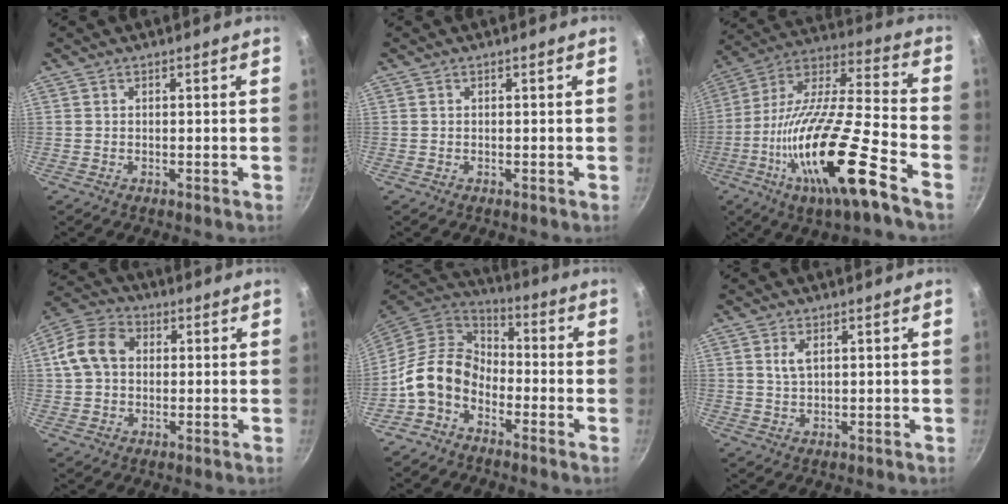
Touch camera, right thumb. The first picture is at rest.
{"total": 0.0}
{"total": 24.7, "force": [-11.1, 5.1, 21.5], "torque": [-0.365, 0.040, -0.211]}
{"total": 9.7, "force": [1.2, 7.5, 6.1], "torque": [-0.095, 0.024, 0.005]}
{"total": 11.6, "force": [-4.3, 8.4, 6.8], "torque": [-0.104, 0.050, -0.107]}
{"total": 2.5, "force": [1.0, 1.1, 2.0], "torque": [-0.038, -0.005, 0.021]}